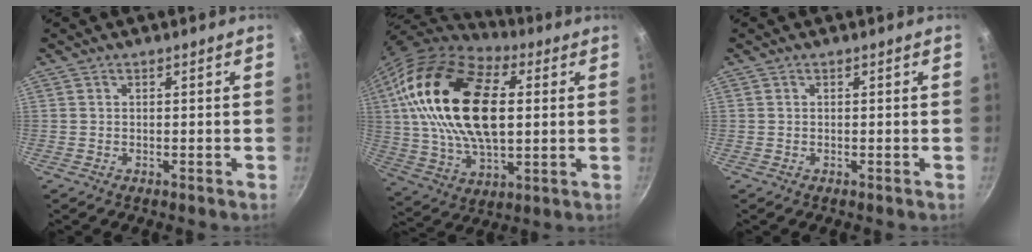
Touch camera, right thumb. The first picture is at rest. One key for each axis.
{"total": 25.8, "fx": 5.0, "fy": 14.5, "fz": 20.7, "tx": -0.365, "ty": -0.004, "tz": 0.084}
{"total": 0.0}